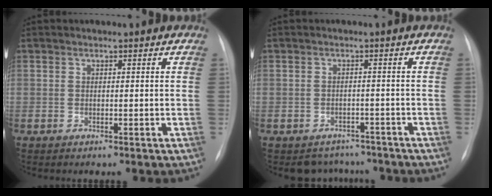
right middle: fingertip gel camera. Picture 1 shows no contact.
{"total": 4.5, "force": [-3.9, 2.3, -0.4], "torque": [0.011, 0.017, -0.051]}